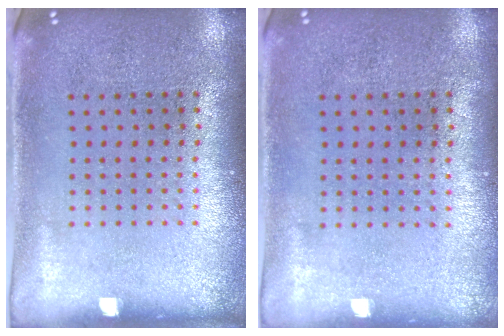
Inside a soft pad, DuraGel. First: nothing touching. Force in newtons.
{"total": 0.0}